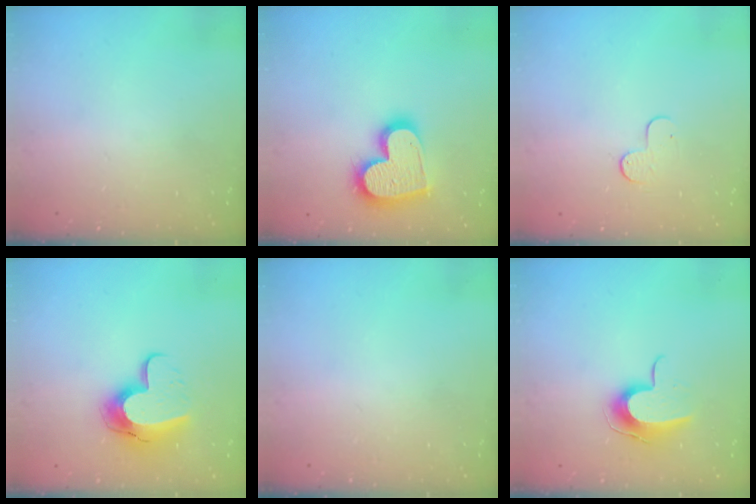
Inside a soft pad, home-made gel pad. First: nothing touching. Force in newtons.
{"total": 16.9, "press": 16.8, "slide": 1.3}
{"total": 5.0, "press": 5.0, "slide": 0.4}
{"total": 12.6, "press": 12.5, "slide": 1.1}
{"total": 0.0}
{"total": 10.7, "press": 10.6, "slide": 0.8}